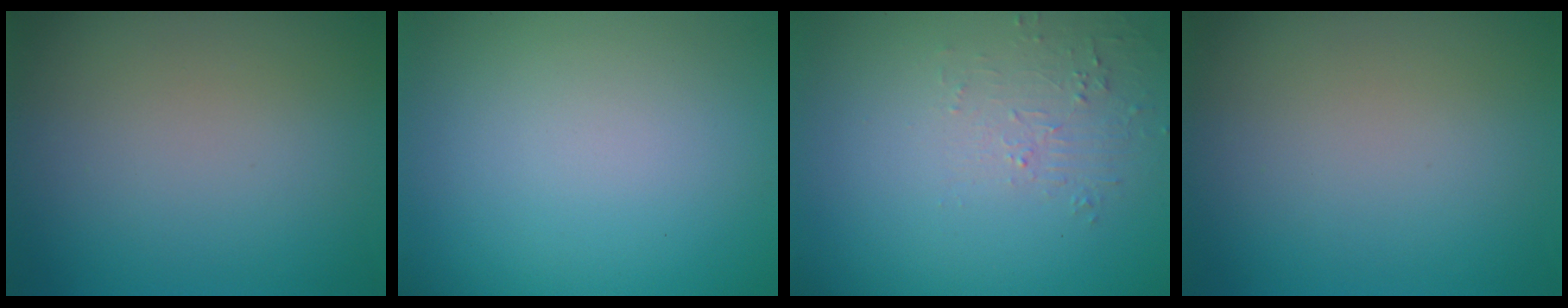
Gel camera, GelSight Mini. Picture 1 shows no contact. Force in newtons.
{"total": 0.0}
{"total": 1.6, "press": 0.4, "slide": 1.6}
{"total": 0.0}